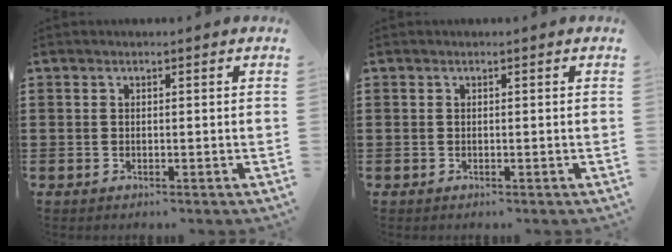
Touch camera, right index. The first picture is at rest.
{"total": 0.0}